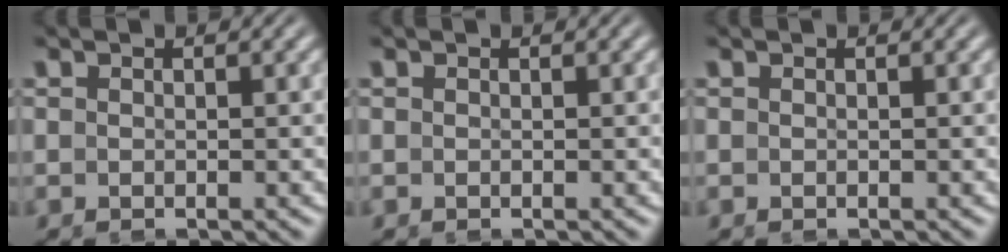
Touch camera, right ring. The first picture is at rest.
{"total": 0.0}
{"total": 0.0}